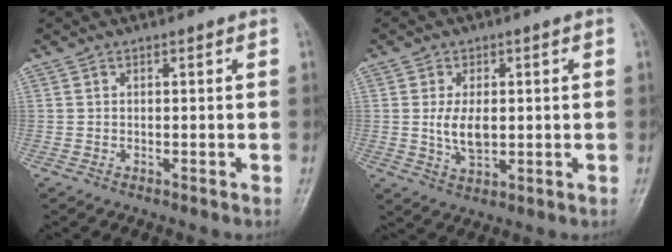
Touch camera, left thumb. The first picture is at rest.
{"total": 5.9, "force": [0.2, 3.5, 4.7], "torque": [-0.080, -0.001, 0.009]}